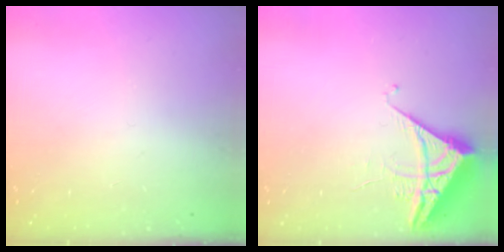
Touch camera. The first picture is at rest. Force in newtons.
{"total": 6.1, "press": 6.1, "slide": 0.3}